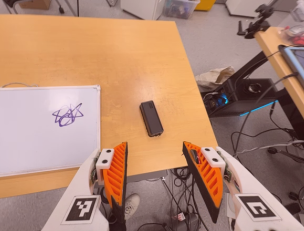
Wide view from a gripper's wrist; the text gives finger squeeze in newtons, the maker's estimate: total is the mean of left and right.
{"total": 0.0}